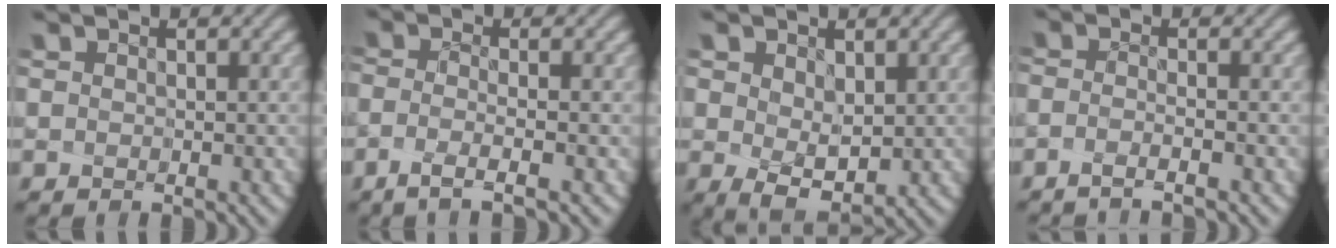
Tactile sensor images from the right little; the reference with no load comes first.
{"total": 2.6, "force": [-2.1, -1.2, 1.0], "torque": [-0.023, -0.028, -0.028]}
{"total": 3.8, "force": [0.1, 2.3, 3.0], "torque": [-0.062, -0.025, 0.018]}
{"total": 2.5, "force": [-1.9, -1.5, -0.3], "torque": [0.004, -0.024, -0.024]}